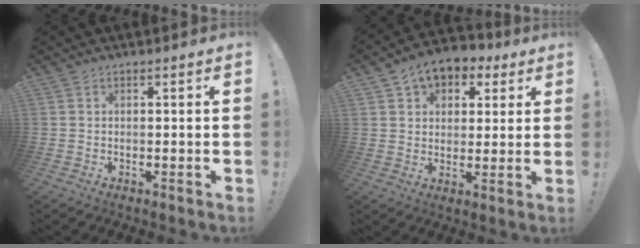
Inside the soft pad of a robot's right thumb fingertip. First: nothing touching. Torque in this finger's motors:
{"motor_torque": [0.11, 0.90, 0.04, 0.28, 0.28]}